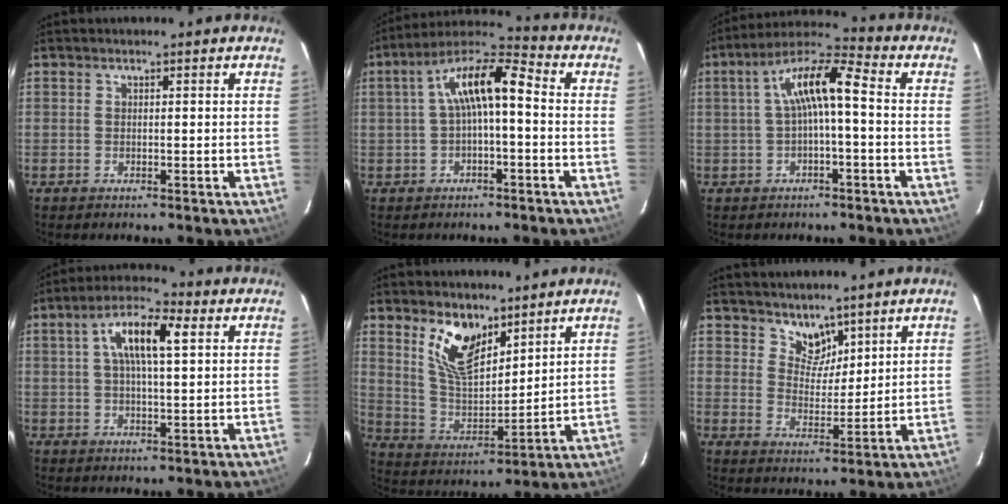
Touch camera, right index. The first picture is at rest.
{"total": 10.1, "force": [-0.1, 3.4, 9.6], "torque": [-0.181, 0.029, -0.004]}
{"total": 9.6, "force": [0.1, 2.3, 9.3], "torque": [-0.178, 0.027, 0.000]}
{"total": 9.8, "force": [3.0, 3.0, 8.9], "torque": [-0.158, 0.025, 0.048]}
{"total": 11.8, "force": [7.4, 5.6, 7.2], "torque": [-0.137, 0.000, 0.151]}
{"total": 5.4, "force": [4.3, 3.0, 1.3], "torque": [-0.011, -0.001, 0.079]}